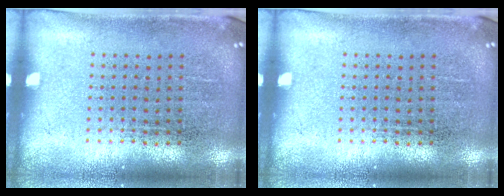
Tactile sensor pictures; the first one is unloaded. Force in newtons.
{"total": 0.0}